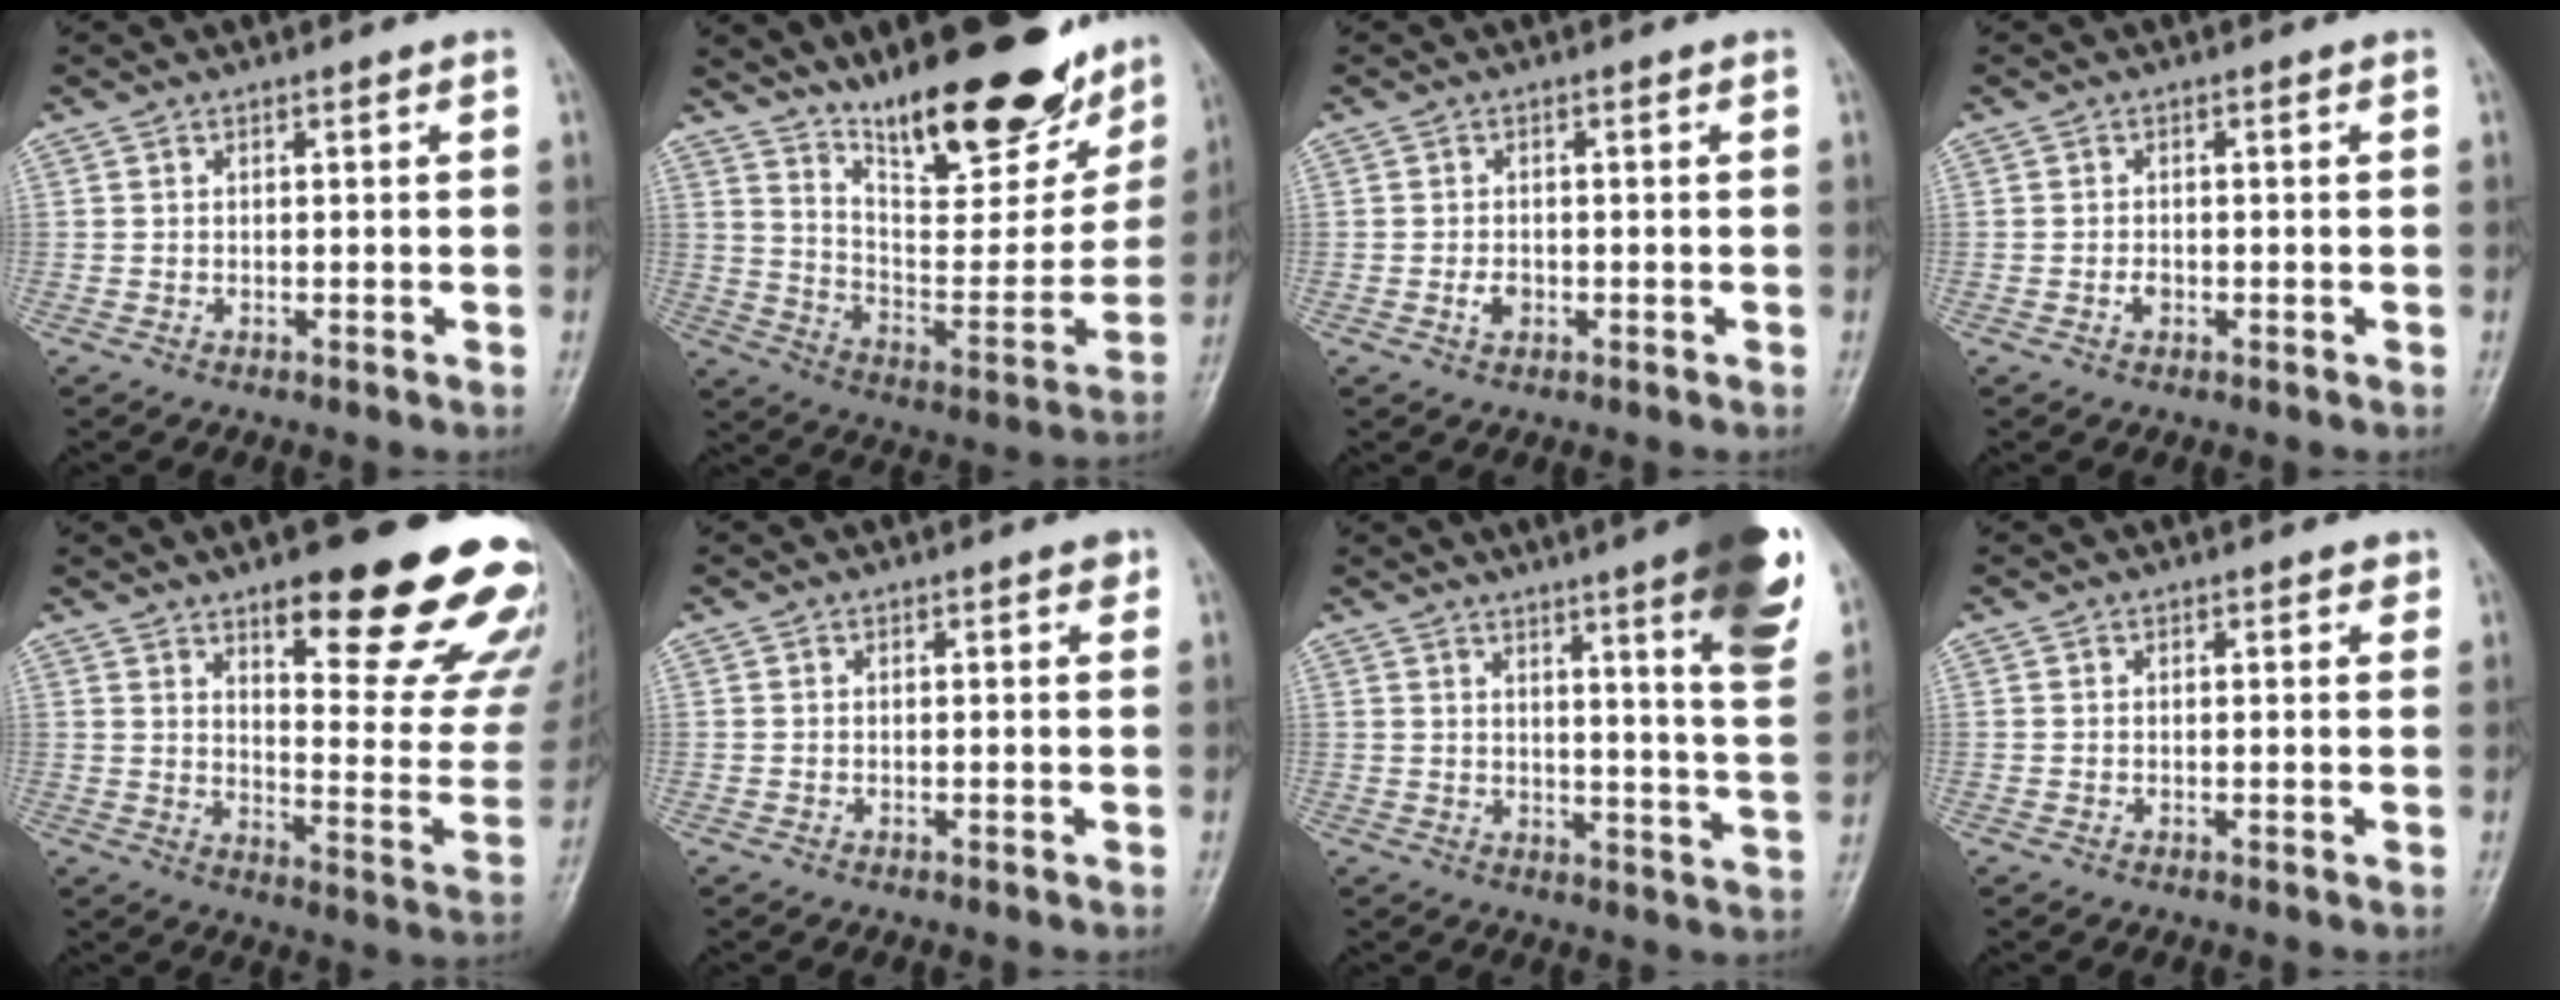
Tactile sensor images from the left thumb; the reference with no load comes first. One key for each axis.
{"total": 25.8, "fx": 18.5, "fy": 8.5, "fz": 15.8, "tx": -0.185, "ty": -0.096, "tz": 0.292}
{"total": 2.0, "fx": -0.6, "fy": 1.4, "fz": 1.3, "tx": -0.017, "ty": 0.002, "tz": -0.012}
{"total": 1.3, "fx": -0.4, "fy": 1.0, "fz": 0.8, "tx": -0.008, "ty": 0.002, "tz": -0.010}
{"total": 25.2, "fx": 15.3, "fy": 6.8, "fz": 18.9, "tx": -0.203, "ty": -0.089, "tz": 0.210}
{"total": 0.8, "fx": 0.5, "fy": 0.5, "fz": 0.5, "tx": 0.001, "ty": -0.001, "tz": 0.001}
{"total": 18.3, "fx": 10.1, "fy": 2.0, "fz": 15.1, "tx": -0.171, "ty": -0.048, "tz": 0.120}
{"total": 1.4, "fx": 0.9, "fy": 0.8, "fz": 0.8, "tx": 0.000, "ty": -0.003, "tz": 0.007}